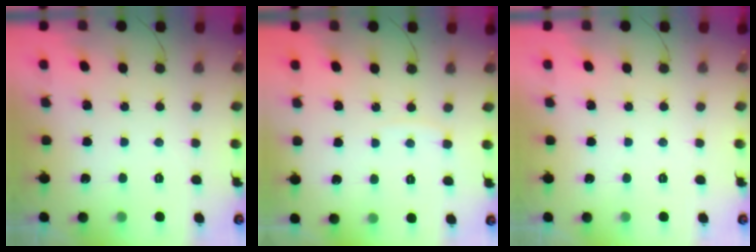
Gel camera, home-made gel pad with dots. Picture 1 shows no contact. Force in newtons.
{"total": 3.3, "press": 3.2, "slide": 0.4}
{"total": 0.0}